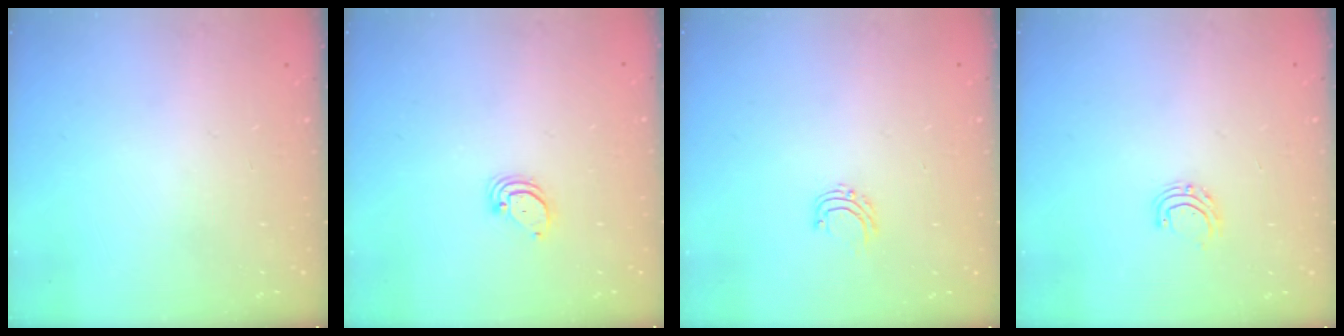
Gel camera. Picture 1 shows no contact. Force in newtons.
{"total": 2.0, "press": 2.0, "slide": 0.1}
{"total": 4.8, "press": 4.8, "slide": 0.3}
{"total": 5.4, "press": 5.4, "slide": 0.5}